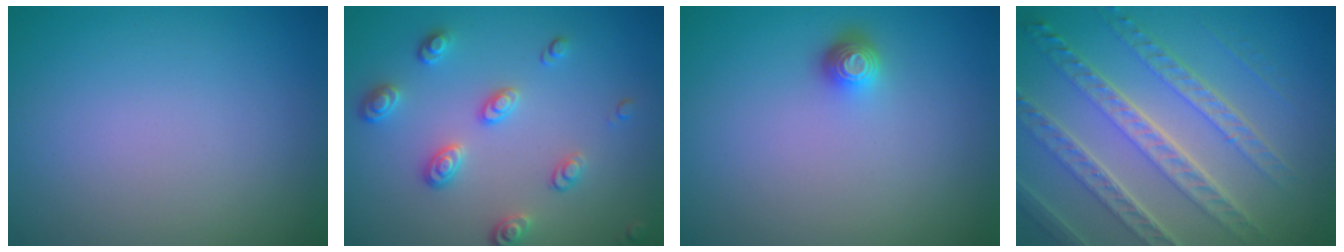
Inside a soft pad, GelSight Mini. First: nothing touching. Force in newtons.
{"total": 2.8, "press": 2.4, "slide": 1.4}
{"total": 1.6, "press": 1.1, "slide": 1.0}
{"total": 7.4, "press": 5.3, "slide": 5.2}